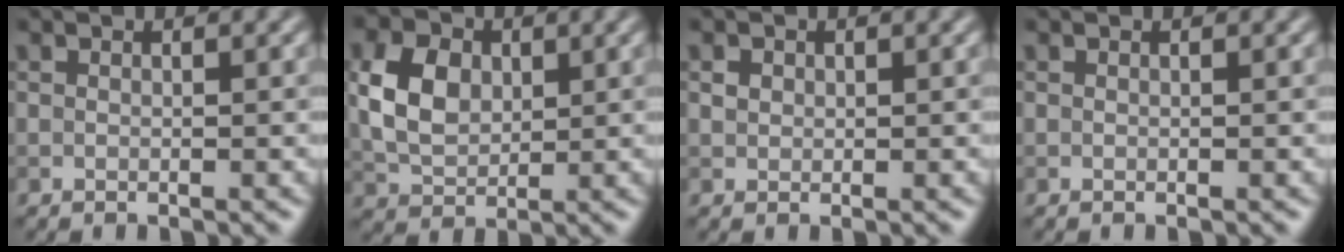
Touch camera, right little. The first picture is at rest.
{"total": 5.6, "force": [1.0, 4.1, 3.7], "torque": [-0.084, 0.006, 0.018]}
{"total": 0.8, "force": [0.2, 0.8, 0.3], "torque": [-0.004, -0.001, 0.004]}
{"total": 0.0}